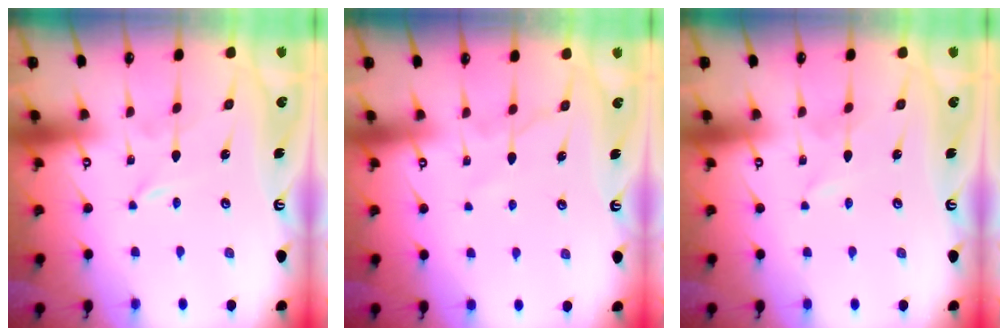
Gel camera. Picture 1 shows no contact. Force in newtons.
{"total": 6.3, "press": 6.3, "slide": 0.5}
{"total": 1.0, "press": 1.0, "slide": 0.1}